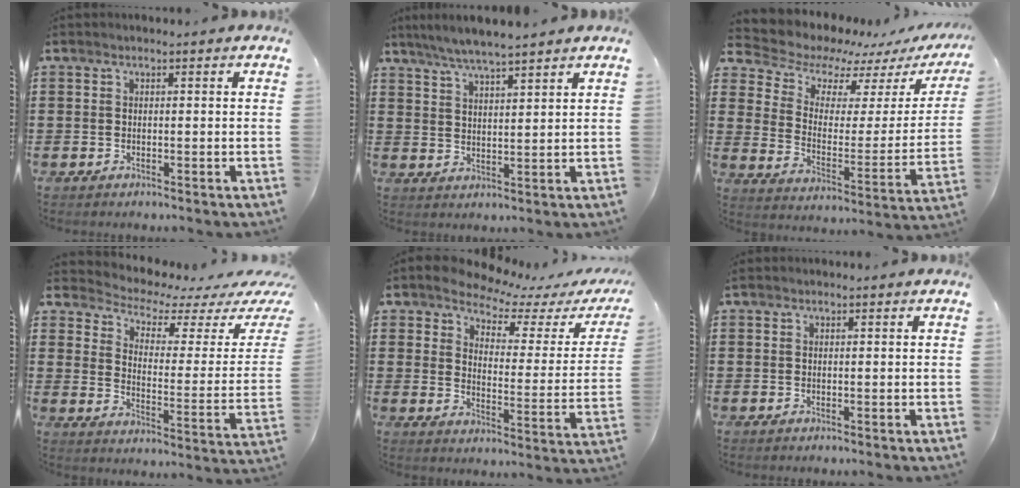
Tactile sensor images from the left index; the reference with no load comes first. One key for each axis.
{"total": 4.5, "fx": 4.1, "fy": -0.1, "fz": 1.8, "tx": -0.048, "ty": -0.011, "tz": 0.073}
{"total": 6.0, "fx": 5.4, "fy": 2.5, "fz": 0.9, "tx": -0.048, "ty": -0.048, "tz": 0.091}
{"total": 3.6, "fx": 3.0, "fy": 1.0, "fz": 1.7, "tx": -0.047, "ty": -0.029, "tz": 0.042}
{"total": 4.7, "fx": 4.5, "fy": 1.0, "fz": 1.1, "tx": -0.053, "ty": -0.030, "tz": 0.074}
{"total": 0.0}